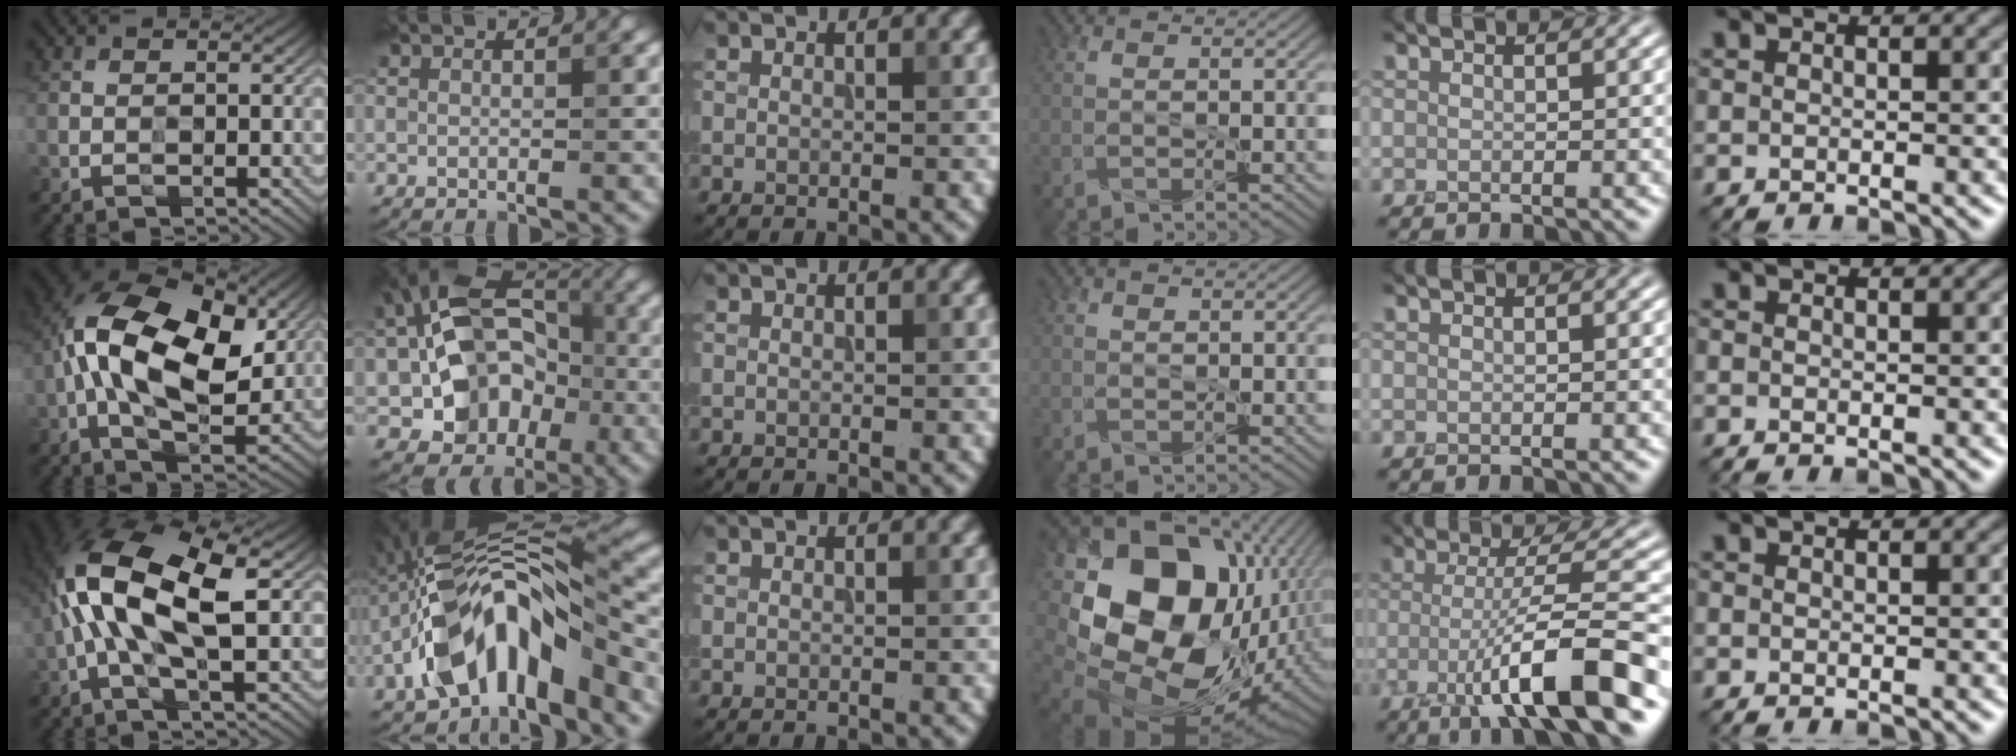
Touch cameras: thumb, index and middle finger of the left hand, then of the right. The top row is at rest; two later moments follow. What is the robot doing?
{"motion": "peel", "object": "tape"}